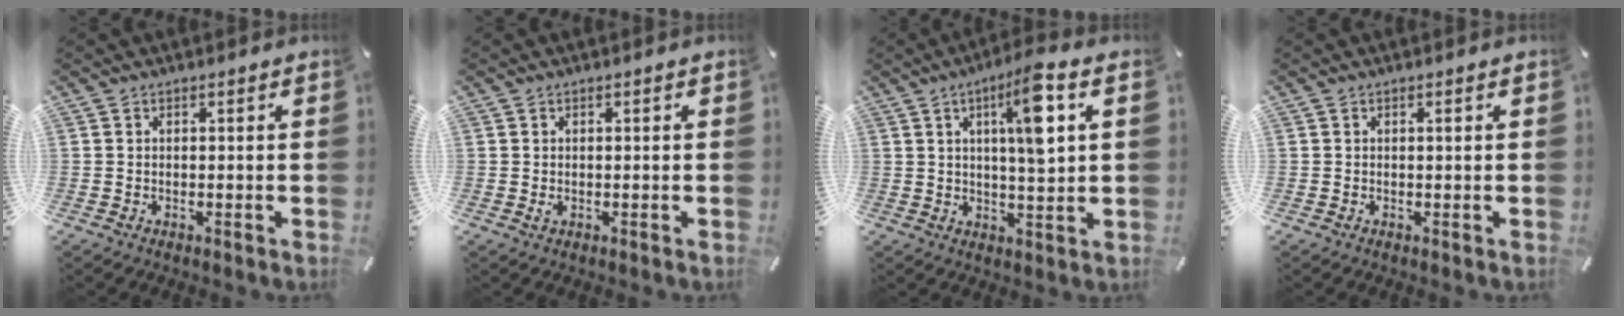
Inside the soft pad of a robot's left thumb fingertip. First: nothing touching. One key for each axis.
{"total": 0.9, "fx": -0.2, "fy": 0.5, "fz": 0.8, "tx": -0.014, "ty": 0.001, "tz": -0.004}
{"total": 10.9, "fx": 3.5, "fy": 2.2, "fz": 10.0, "tx": -0.154, "ty": -0.007, "tz": 0.048}
{"total": 0.5, "fx": 0.1, "fy": 0.1, "fz": 0.5, "tx": -0.011, "ty": 0.000, "tz": 0.002}